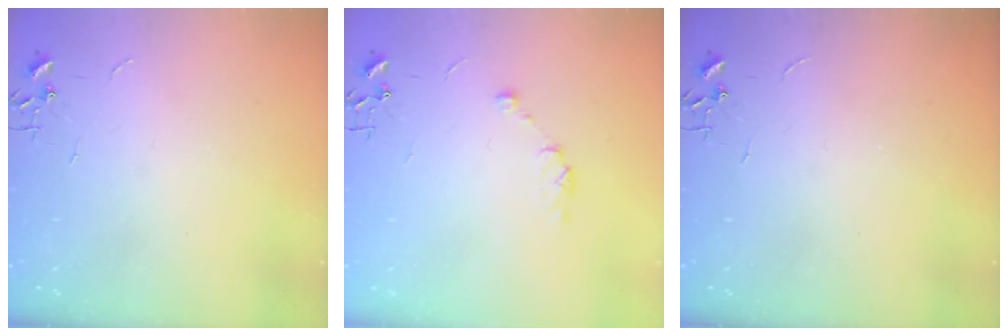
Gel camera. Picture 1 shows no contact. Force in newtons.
{"total": 5.8, "press": 5.8, "slide": 0.8}
{"total": 0.0}